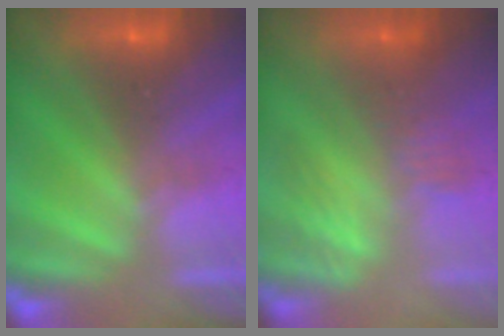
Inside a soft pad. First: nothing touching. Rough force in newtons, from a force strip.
{"total": 2.8}